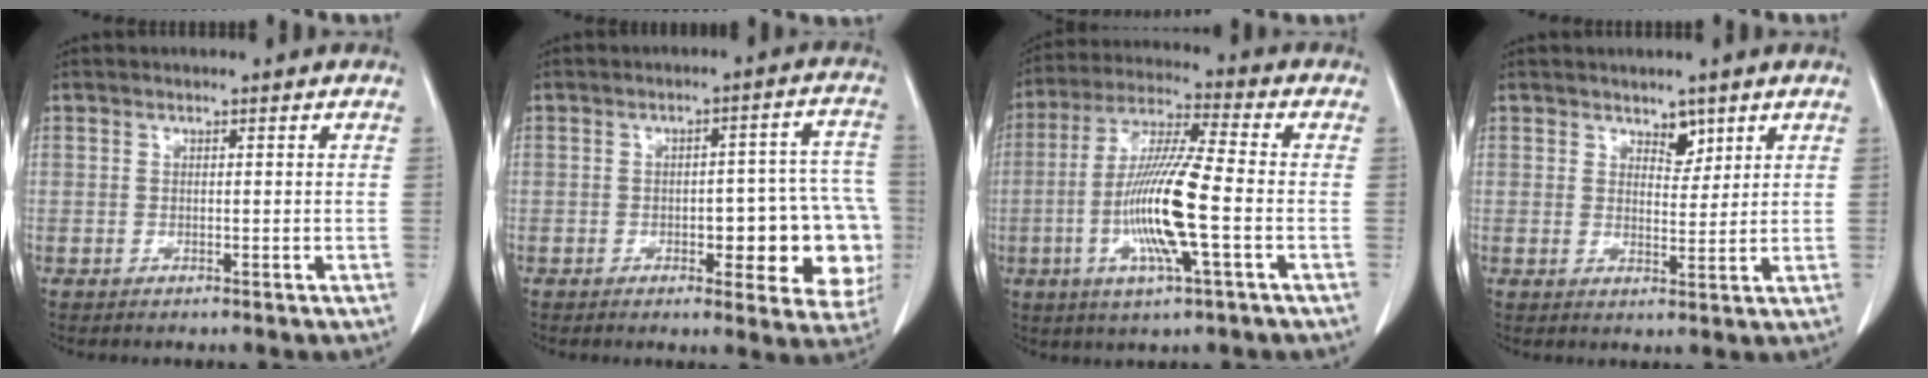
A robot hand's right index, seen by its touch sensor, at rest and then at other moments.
{"total": 14.0, "force": [-3.0, 4.8, 12.8], "torque": [-0.107, 0.030, -0.028]}
{"total": 13.6, "force": [-2.9, 0.6, 13.2], "torque": [-0.265, -0.009, -0.061]}
{"total": 2.9, "force": [2.1, 1.6, 1.4], "torque": [-0.017, -0.004, 0.036]}